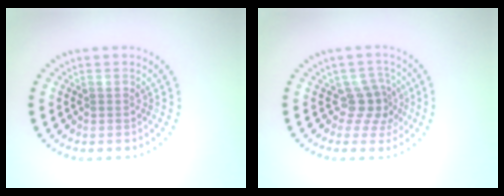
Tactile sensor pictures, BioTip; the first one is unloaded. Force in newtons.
{"total": 2.5, "press": 1.8, "slide": 1.8}